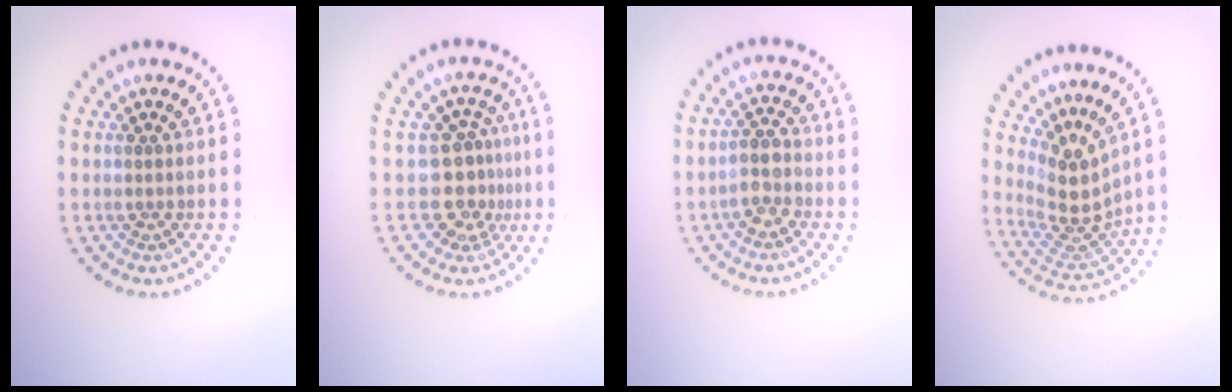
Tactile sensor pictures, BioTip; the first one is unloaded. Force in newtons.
{"total": 3.3, "press": 2.6, "slide": 2.1}
{"total": 2.2, "press": 2.1, "slide": 0.6}
{"total": 4.0, "press": 2.8, "slide": 2.8}